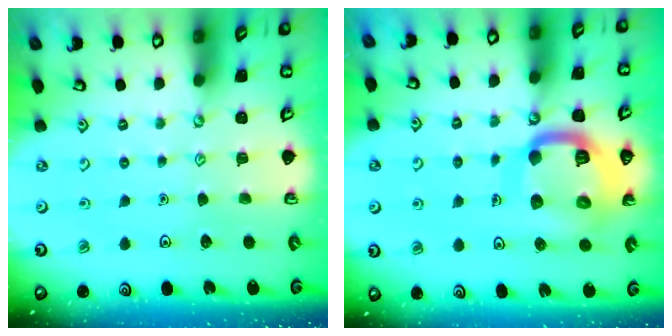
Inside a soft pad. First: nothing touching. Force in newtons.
{"total": 17.4, "press": 17.3, "slide": 1.7}